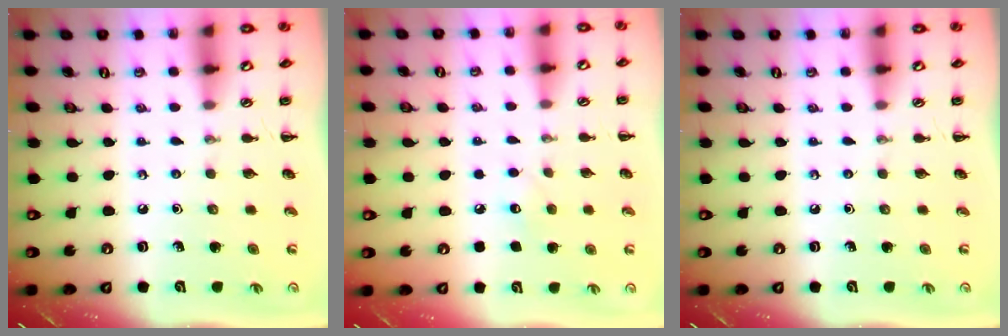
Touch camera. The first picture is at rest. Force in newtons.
{"total": 5.3, "press": 5.2, "slide": 0.9}
{"total": 0.0}